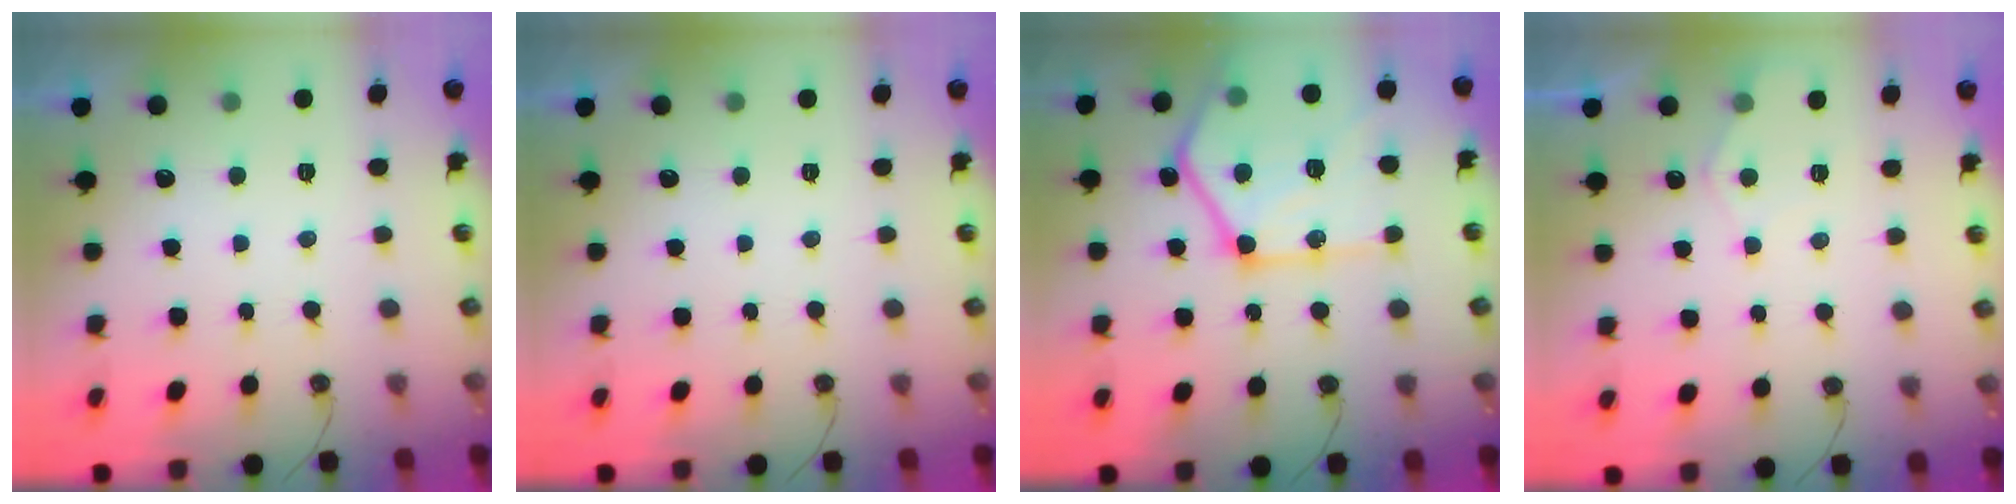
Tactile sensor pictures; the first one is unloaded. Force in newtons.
{"total": 0.0}
{"total": 26.3, "press": 26.2, "slide": 2.8}
{"total": 6.0, "press": 6.0, "slide": 0.8}